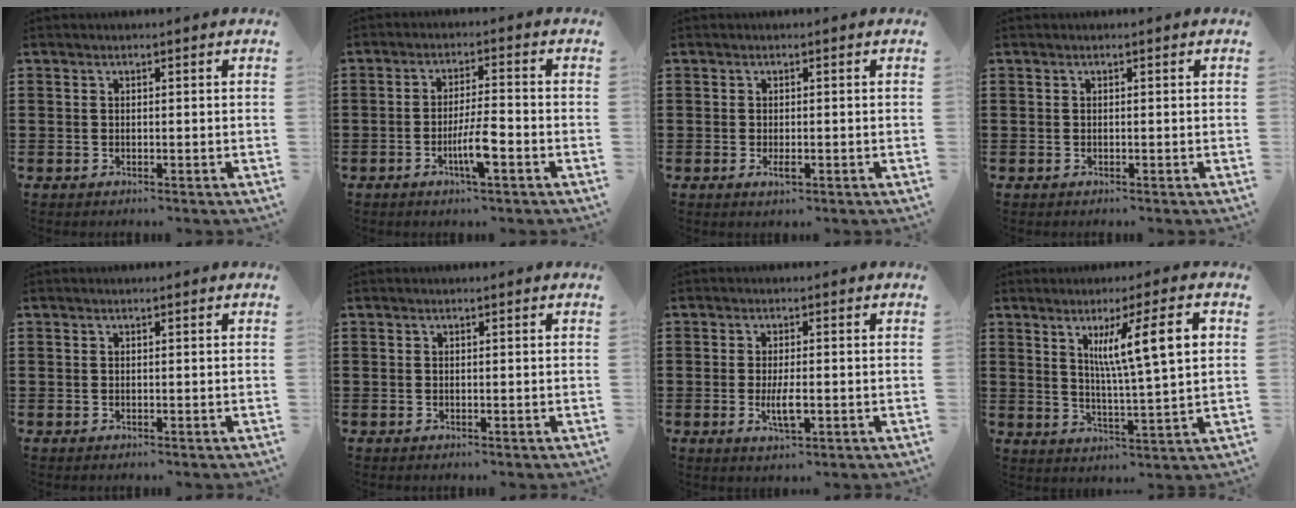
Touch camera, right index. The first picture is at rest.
{"total": 5.9, "force": [-2.3, 1.0, 5.3], "torque": [-0.100, -0.006, -0.043]}
{"total": 1.6, "force": [-0.5, 0.6, 1.4], "torque": [-0.033, -0.005, -0.011]}
{"total": 0.0}
{"total": 0.0}
{"total": 0.0}
{"total": 4.1, "force": [-1.0, 1.2, 3.8], "torque": [-0.079, -0.003, -0.021]}
{"total": 10.0, "force": [3.4, 1.2, 9.3], "torque": [-0.168, -0.001, 0.050]}